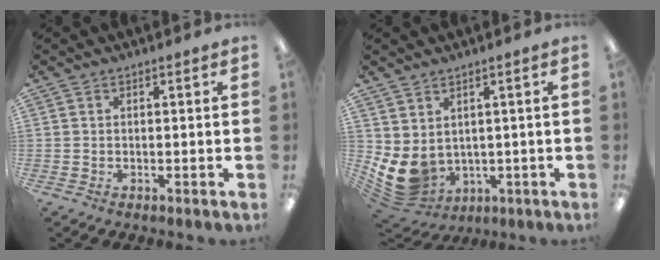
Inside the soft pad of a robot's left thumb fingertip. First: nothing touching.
{"total": 7.9, "force": [0.0, 6.1, 5.0], "torque": [-0.121, -0.020, 0.008]}